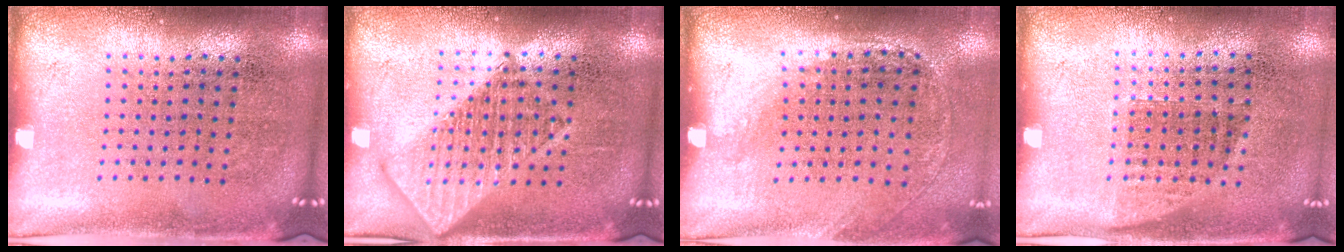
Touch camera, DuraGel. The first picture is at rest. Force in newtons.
{"total": 2.8, "press": 2.8, "slide": 0.4}
{"total": 1.3, "press": 0.9, "slide": 0.9}
{"total": 0.8, "press": 0.7, "slide": 0.5}